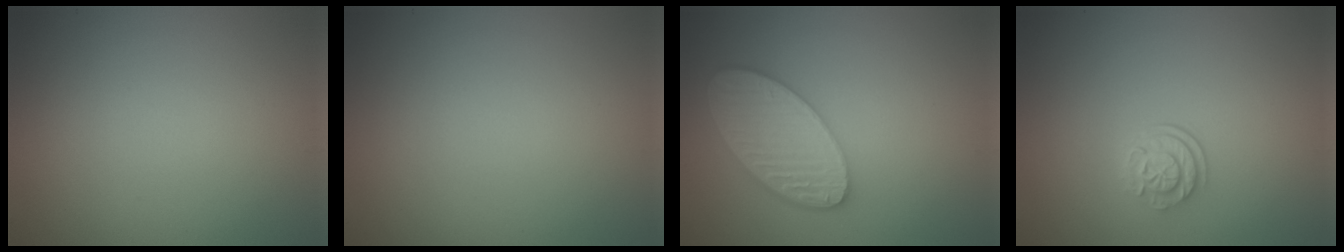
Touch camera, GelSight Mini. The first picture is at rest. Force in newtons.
{"total": 0.0}
{"total": 5.6, "press": 4.8, "slide": 2.8}
{"total": 2.3, "press": 1.7, "slide": 1.5}